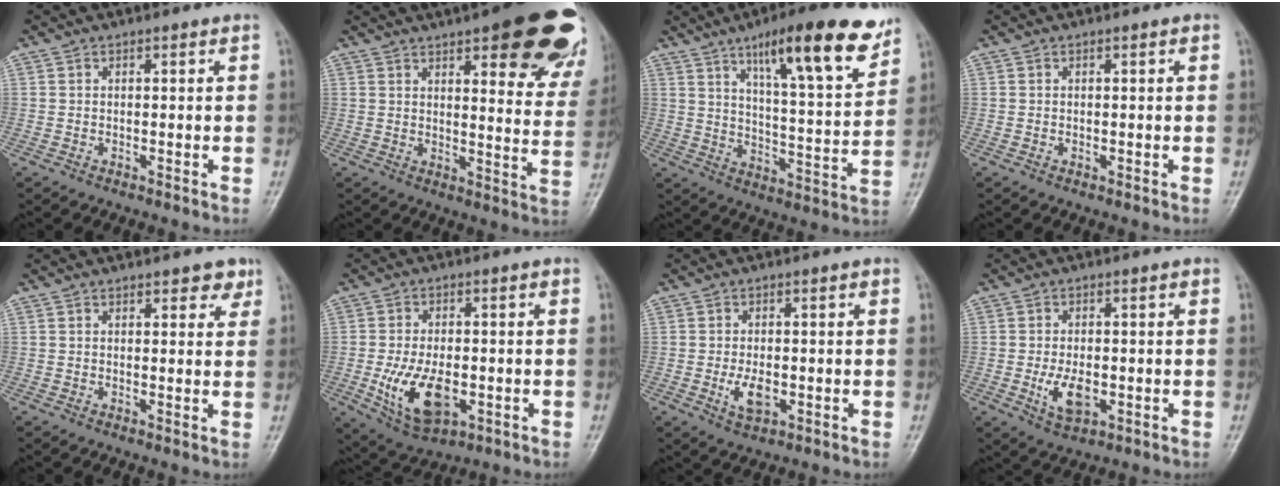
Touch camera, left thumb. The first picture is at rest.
{"total": 24.8, "force": [15.0, 7.4, 18.4], "torque": [-0.185, -0.047, 0.175]}
{"total": 18.8, "force": [11.6, 4.4, 14.1], "torque": [-0.181, -0.054, 0.178]}
{"total": 0.6, "force": [0.0, 0.4, 0.5], "torque": [-0.009, 0.007, 0.003]}
{"total": 3.2, "force": [2.2, 1.6, 1.8], "torque": [0.000, -0.009, 0.024]}
{"total": 11.4, "force": [-2.8, 6.3, 9.1], "torque": [-0.158, -0.001, -0.035]}
{"total": 4.7, "force": [-1.0, 2.6, 3.8], "torque": [-0.065, -0.002, -0.014]}
{"total": 7.4, "force": [-1.6, 4.1, 5.9], "torque": [-0.100, -0.004, -0.020]}